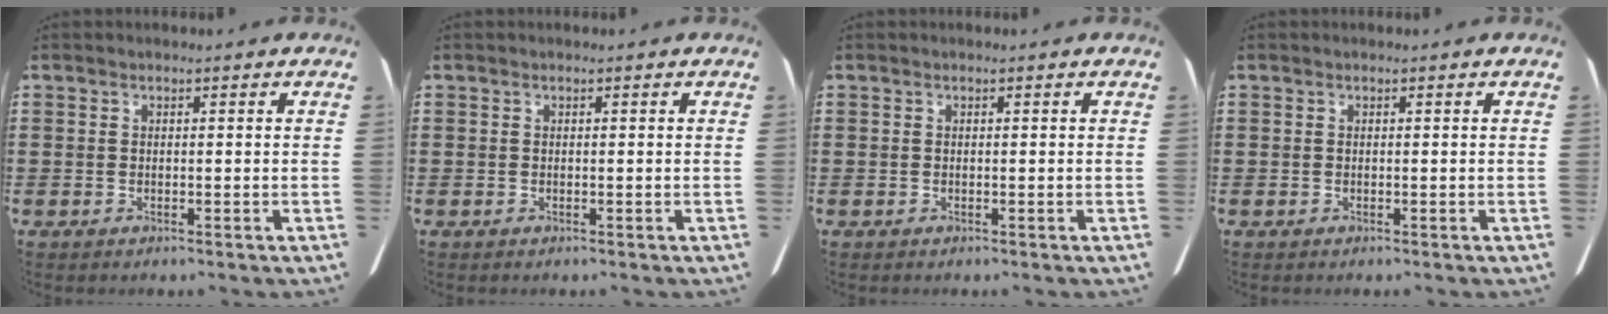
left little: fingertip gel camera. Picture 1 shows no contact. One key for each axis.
{"total": 0.0}
{"total": 0.0}
{"total": 0.0}